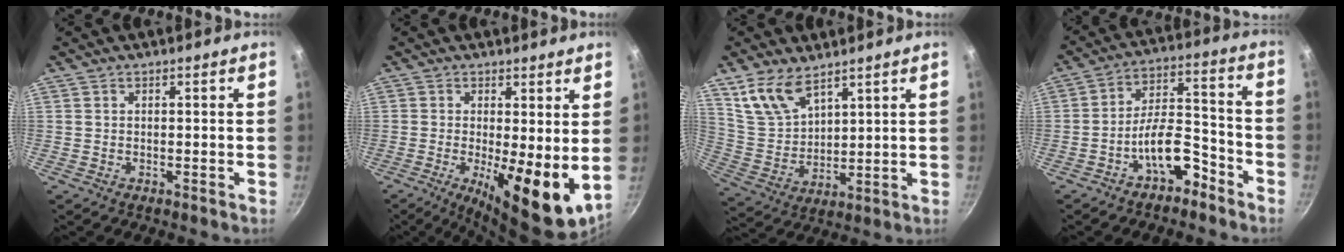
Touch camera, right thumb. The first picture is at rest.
{"total": 12.6, "force": [-0.7, 4.1, 11.9], "torque": [-0.158, -0.022, -0.005]}
{"total": 11.6, "force": [7.0, 6.6, 6.5], "torque": [-0.111, -0.025, 0.151]}
{"total": 10.2, "force": [-6.0, 4.8, 6.7], "torque": [-0.084, 0.073, -0.095]}